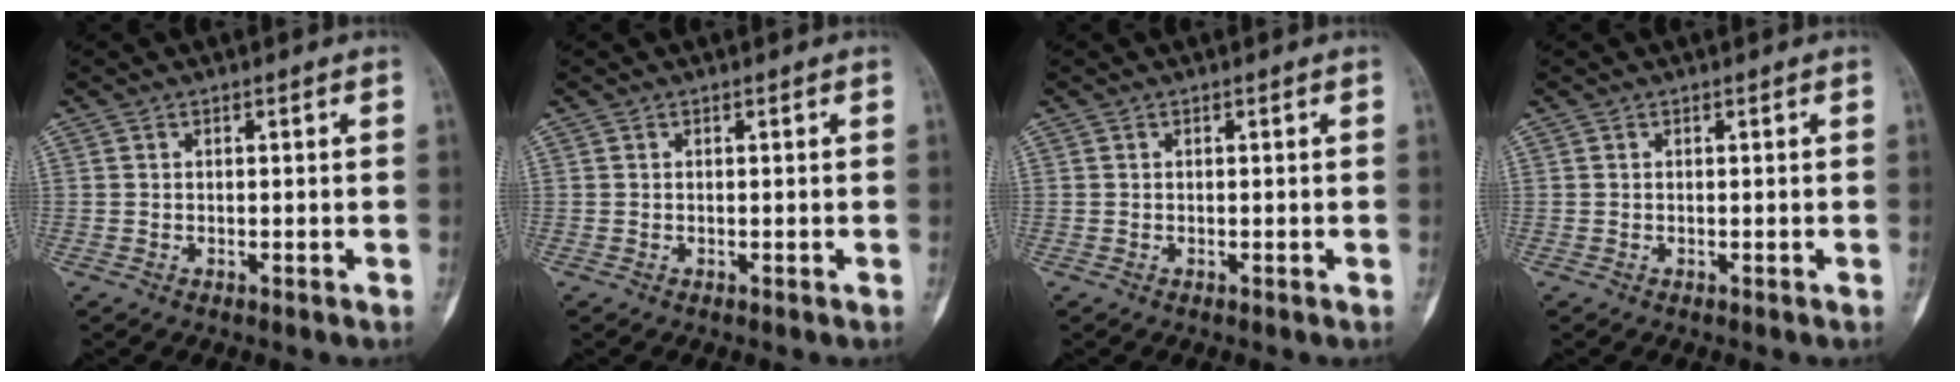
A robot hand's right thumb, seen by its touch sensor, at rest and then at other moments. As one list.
[{"total": 0.0}, {"total": 0.0}, {"total": 0.0}]